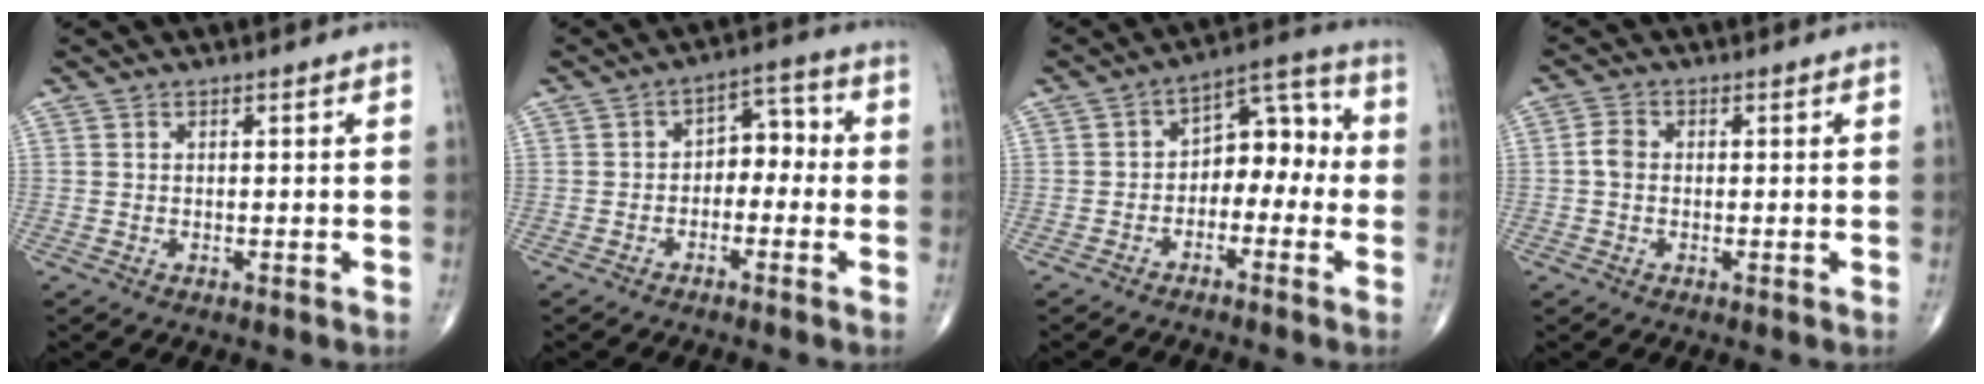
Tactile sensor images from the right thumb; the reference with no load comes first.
{"total": 5.9, "force": [-1.2, 4.0, 4.2], "torque": [-0.034, 0.037, -0.033]}
{"total": 9.3, "force": [-1.8, 6.1, 6.8], "torque": [-0.059, 0.046, -0.043]}
{"total": 2.6, "force": [-0.2, 2.0, 1.6], "torque": [-0.028, 0.007, -0.009]}